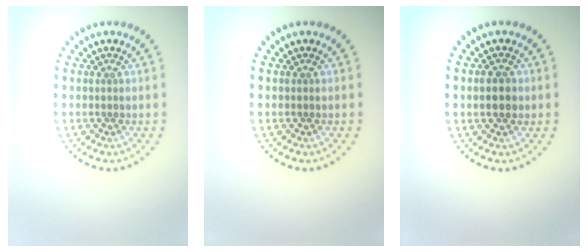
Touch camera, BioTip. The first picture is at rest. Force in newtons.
{"total": 0.0}
{"total": 2.0, "press": 2.0, "slide": 0.1}